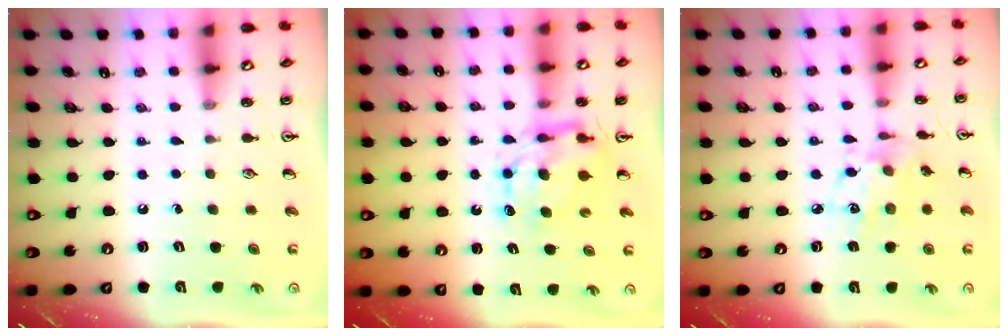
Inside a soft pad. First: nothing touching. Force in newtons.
{"total": 7.9, "press": 7.9, "slide": 0.7}
{"total": 8.5, "press": 8.5, "slide": 0.5}